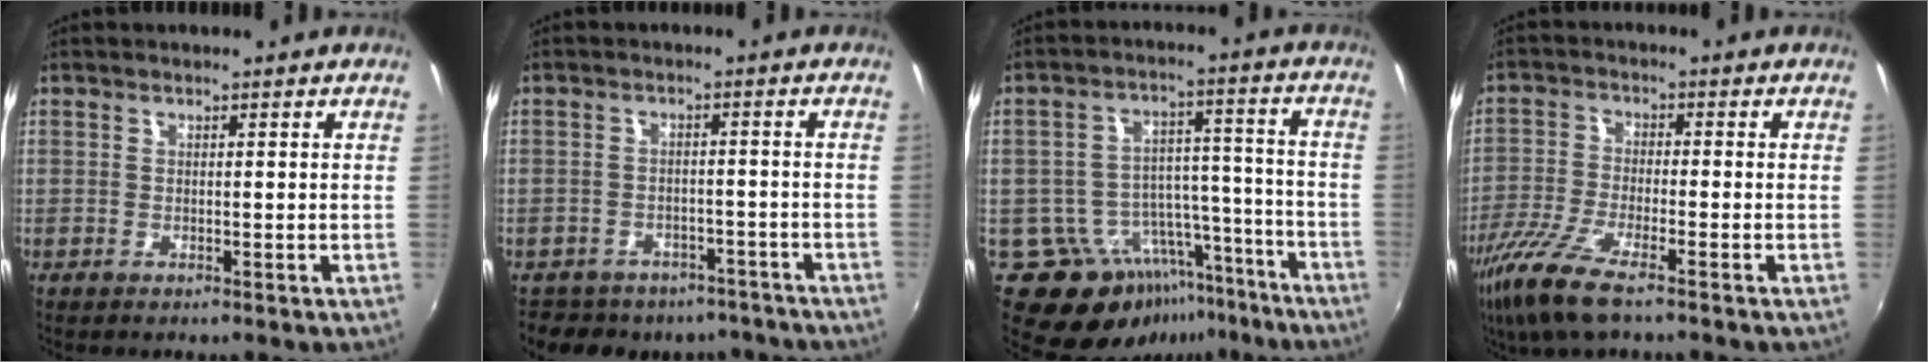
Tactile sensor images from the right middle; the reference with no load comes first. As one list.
[{"total": 13.8, "force": [-11.2, 7.2, 3.7], "torque": [-0.090, 0.010, -0.138]}, {"total": 15.3, "force": [-10.8, 9.3, 5.5], "torque": [-0.102, 0.037, -0.137]}, {"total": 9.8, "force": [-6.8, 1.6, 6.9], "torque": [-0.163, -0.028, -0.135]}]